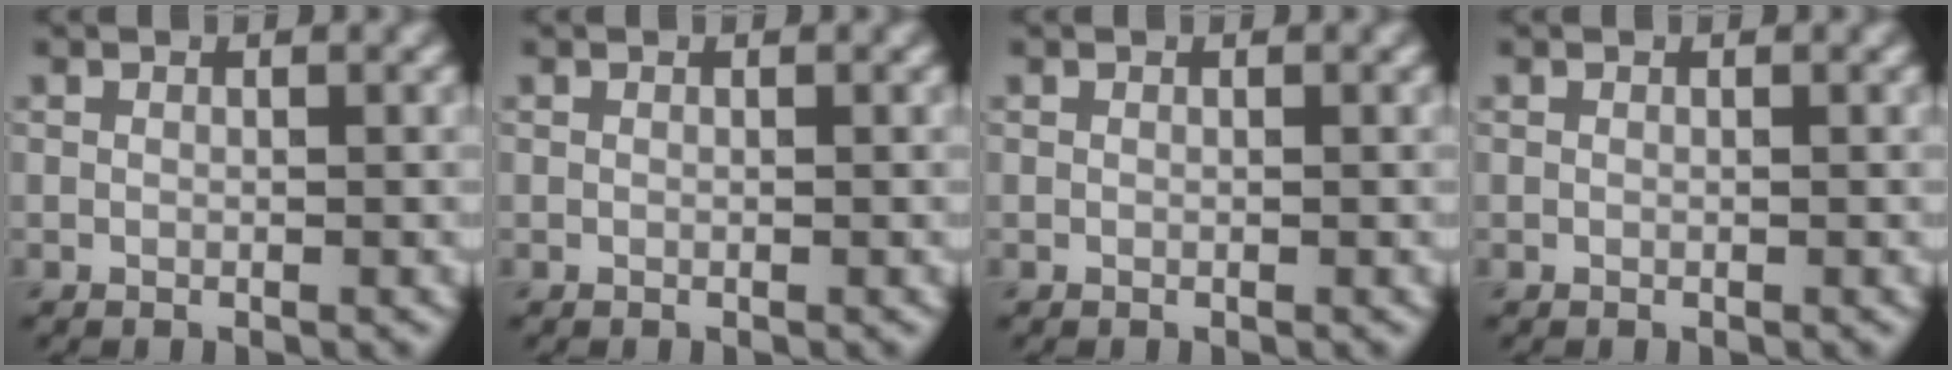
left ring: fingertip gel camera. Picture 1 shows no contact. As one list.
[{"total": 0.0}, {"total": 0.0}, {"total": 0.0}]